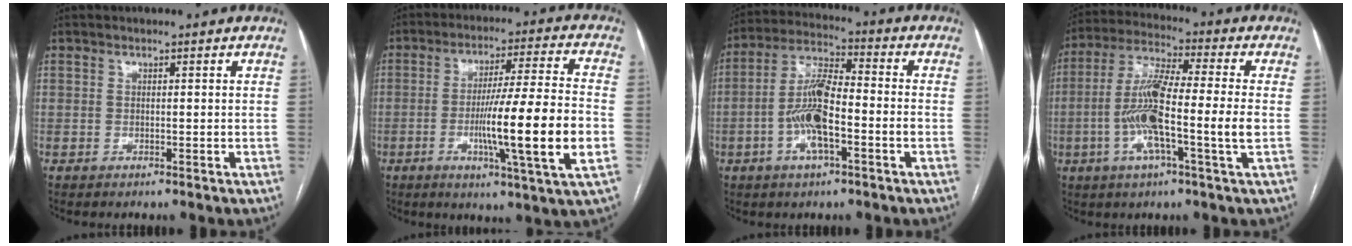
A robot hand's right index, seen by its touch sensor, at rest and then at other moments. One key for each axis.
{"total": 16.3, "fx": -3.5, "fy": -0.7, "fz": 15.9, "tx": -0.264, "ty": -0.012, "tz": -0.061}
{"total": 10.5, "fx": -2.9, "fy": 2.6, "fz": 9.7, "tx": -0.200, "ty": 0.012, "tz": -0.056}
{"total": 13.4, "fx": -2.3, "fy": 0.3, "fz": 13.2, "tx": -0.256, "ty": 0.002, "tz": -0.053}